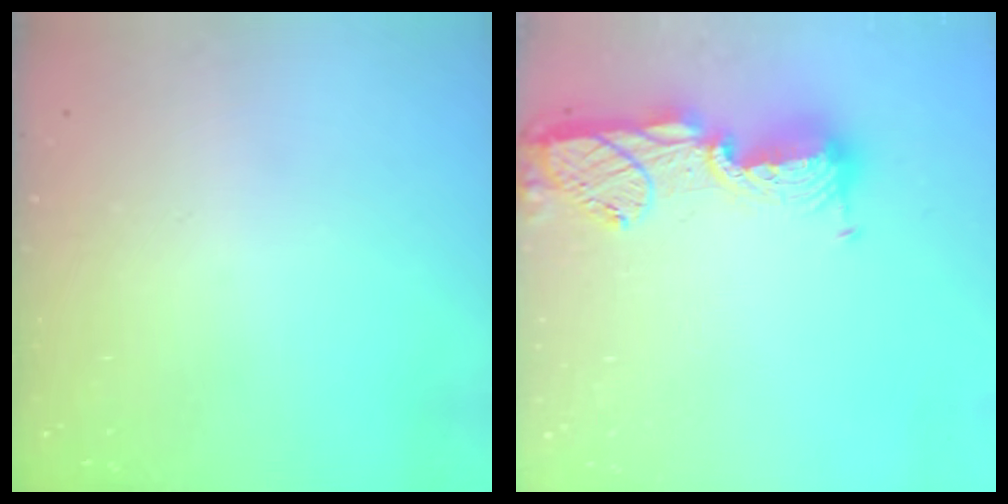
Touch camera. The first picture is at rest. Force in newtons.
{"total": 16.3, "press": 15.3, "slide": 5.7}